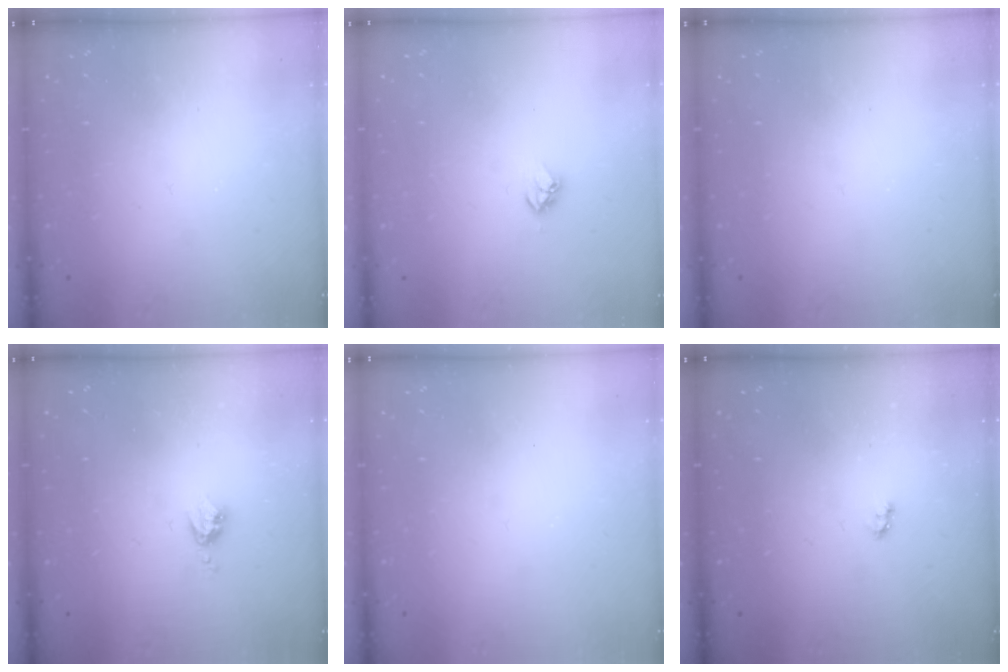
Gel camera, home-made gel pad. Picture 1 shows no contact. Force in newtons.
{"total": 4.4, "press": 4.4, "slide": 0.6}
{"total": 0.0}
{"total": 3.3, "press": 3.3, "slide": 0.4}
{"total": 0.0}
{"total": 2.7, "press": 2.7, "slide": 0.4}